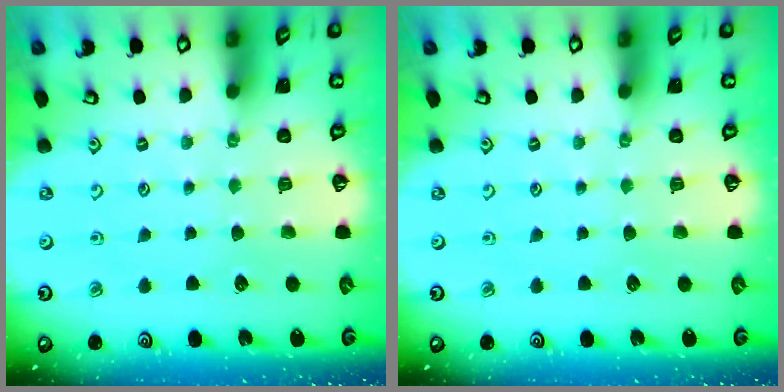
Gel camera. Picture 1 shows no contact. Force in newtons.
{"total": 0.0}